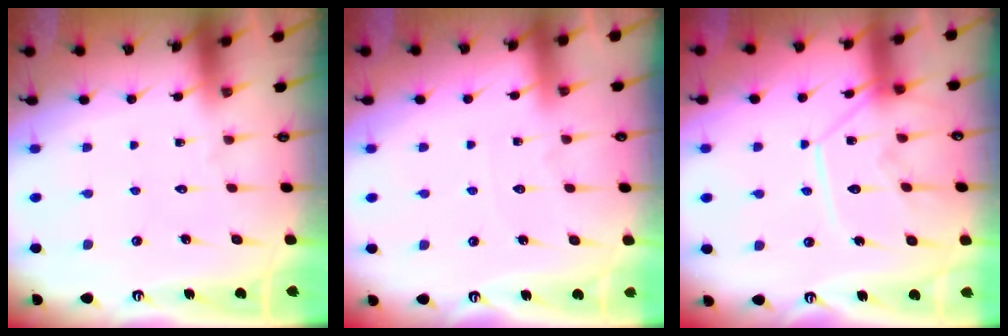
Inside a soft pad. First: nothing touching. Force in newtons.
{"total": 2.1, "press": 2.1, "slide": 0.3}
{"total": 11.8, "press": 11.7, "slide": 1.0}